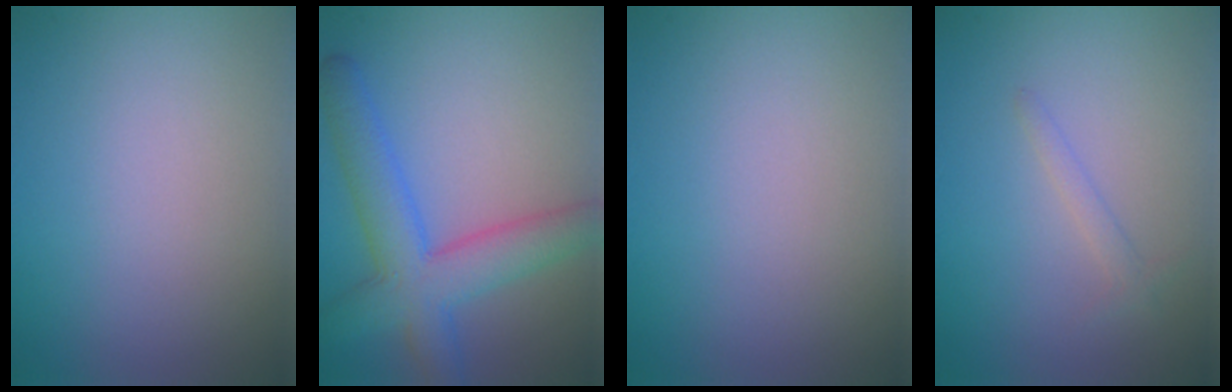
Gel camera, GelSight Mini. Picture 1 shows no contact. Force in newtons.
{"total": 6.5, "press": 6.5, "slide": 0.2}
{"total": 0.0}
{"total": 1.1, "press": 1.1, "slide": 0.1}